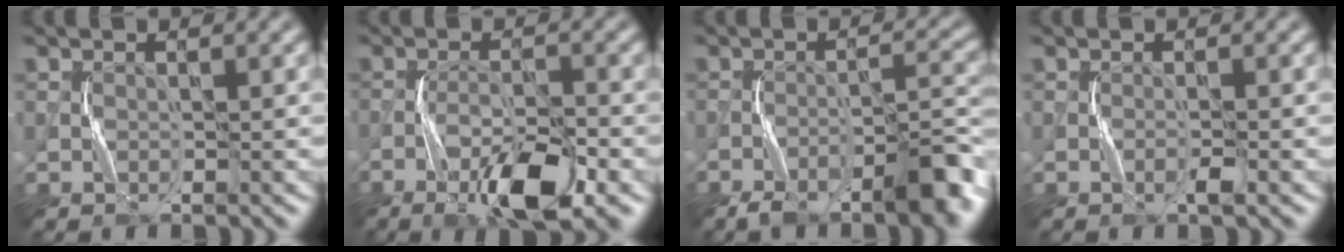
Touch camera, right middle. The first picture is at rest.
{"total": 6.9, "force": [-4.0, 1.7, 5.3], "torque": [-0.098, -0.001, -0.067]}
{"total": 6.2, "force": [-4.4, 1.3, 4.2], "torque": [-0.063, 0.007, -0.074]}
{"total": 0.9, "force": [-0.5, 0.0, 0.7], "torque": [-0.014, 0.001, -0.011]}